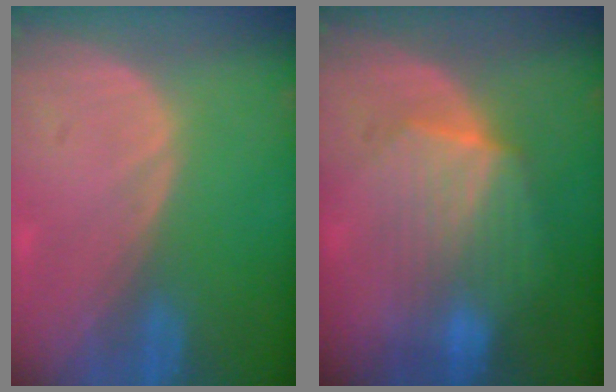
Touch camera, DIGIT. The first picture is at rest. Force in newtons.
{"total": 7.0, "press": 6.9, "slide": 1.2}